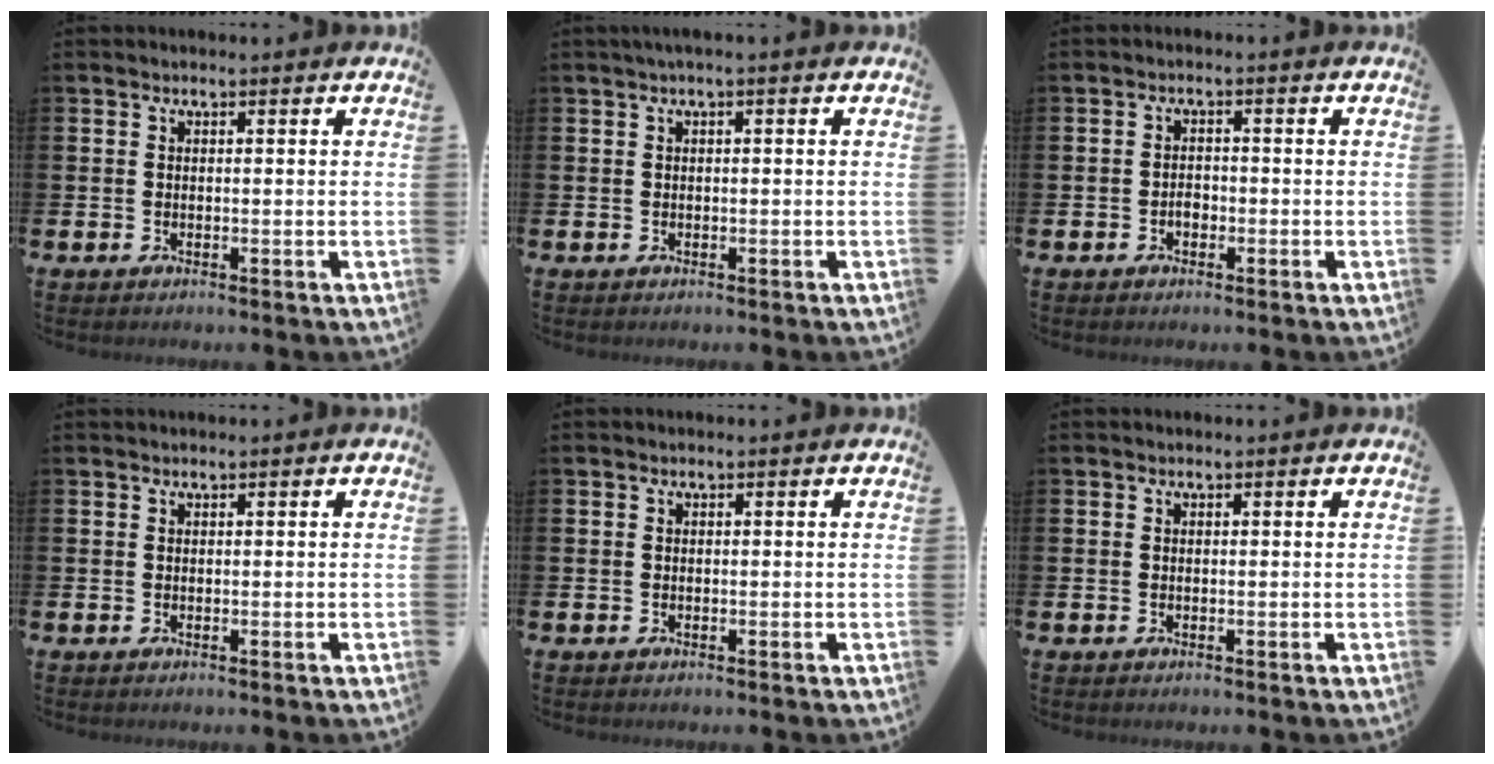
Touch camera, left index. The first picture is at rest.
{"total": 0.8, "force": [0.1, 0.0, 0.8], "torque": [-0.012, 0.001, 0.001]}
{"total": 1.5, "force": [-0.6, 1.1, 0.9], "torque": [-0.005, -0.002, -0.016]}
{"total": 0.0}
{"total": 0.0}
{"total": 0.0}